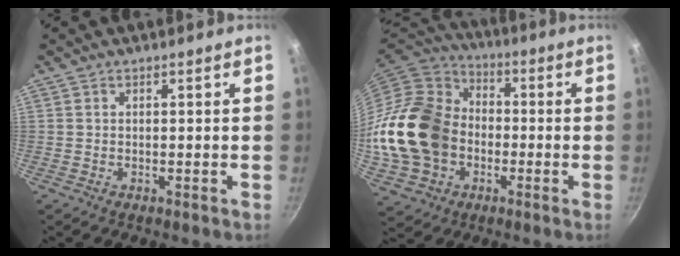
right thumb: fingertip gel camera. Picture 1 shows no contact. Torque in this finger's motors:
{"motor_torque": [2.50, 2.51, 0.18, -0.11, 0.21]}